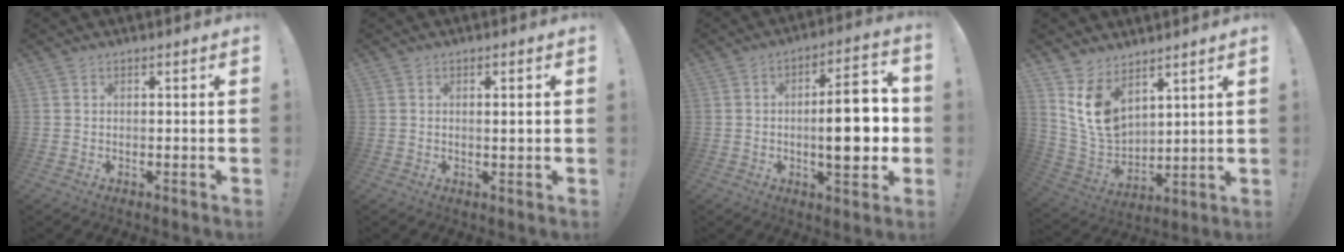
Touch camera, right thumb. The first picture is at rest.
{"total": 1.7, "force": [0.3, 0.0, 1.7], "torque": [-0.017, -0.008, 0.001]}
{"total": 15.3, "force": [-1.1, 4.5, 14.6], "torque": [-0.207, 0.000, -0.025]}
{"total": 11.8, "force": [6.9, 7.4, 6.1], "torque": [-0.123, -0.047, 0.137]}